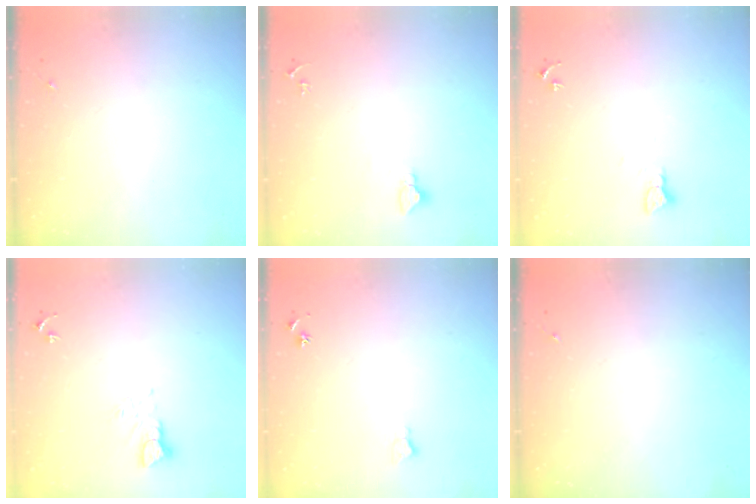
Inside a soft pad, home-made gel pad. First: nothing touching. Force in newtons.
{"total": 2.9, "press": 2.9, "slide": 0.1}
{"total": 3.1, "press": 3.1, "slide": 0.1}
{"total": 4.7, "press": 4.7, "slide": 0.3}
{"total": 3.9, "press": 3.9, "slide": 0.4}
{"total": 0.0}